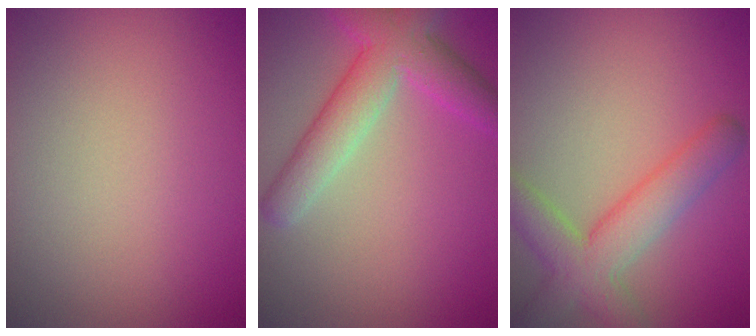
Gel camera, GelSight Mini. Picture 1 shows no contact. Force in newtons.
{"total": 5.6, "press": 5.6, "slide": 0.4}
{"total": 5.4, "press": 5.4, "slide": 0.3}